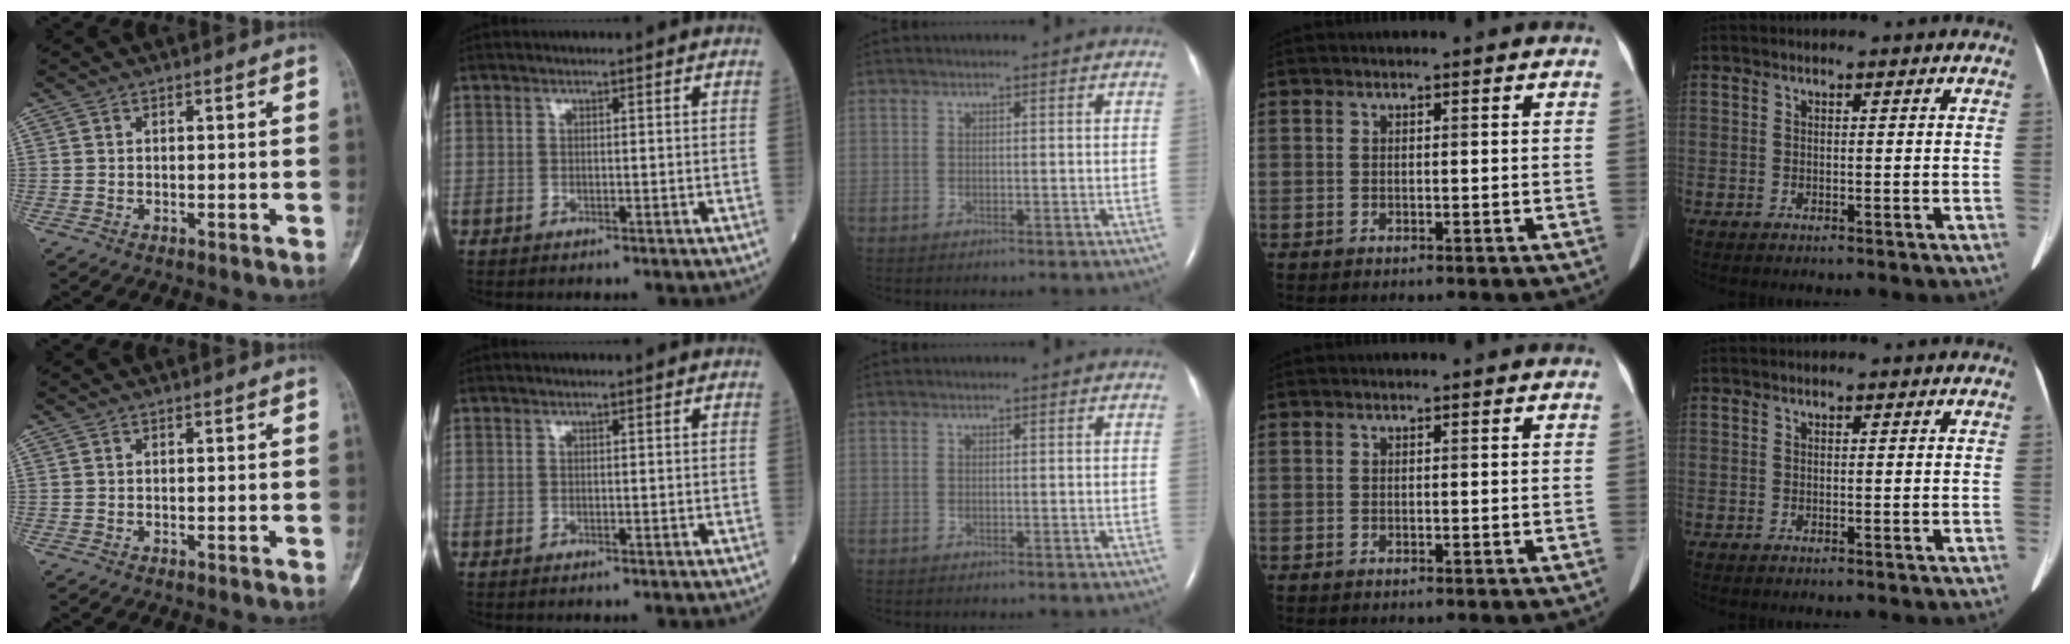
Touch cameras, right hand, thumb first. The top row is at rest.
{}